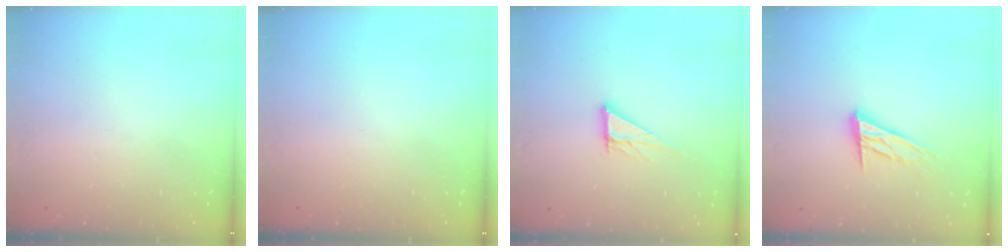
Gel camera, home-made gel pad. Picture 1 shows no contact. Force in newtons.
{"total": 0.0}
{"total": 8.0, "press": 8.0, "slide": 0.7}
{"total": 15.2, "press": 15.0, "slide": 2.7}